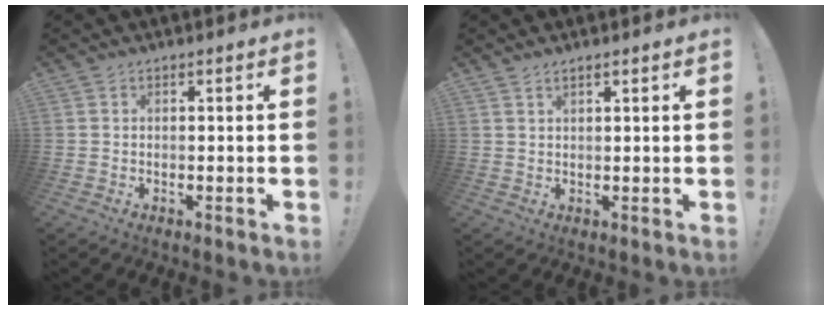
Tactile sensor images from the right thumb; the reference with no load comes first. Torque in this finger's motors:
{"motor_torque": [-0.46, 0.03, -0.04, -0.08, 0.07]}